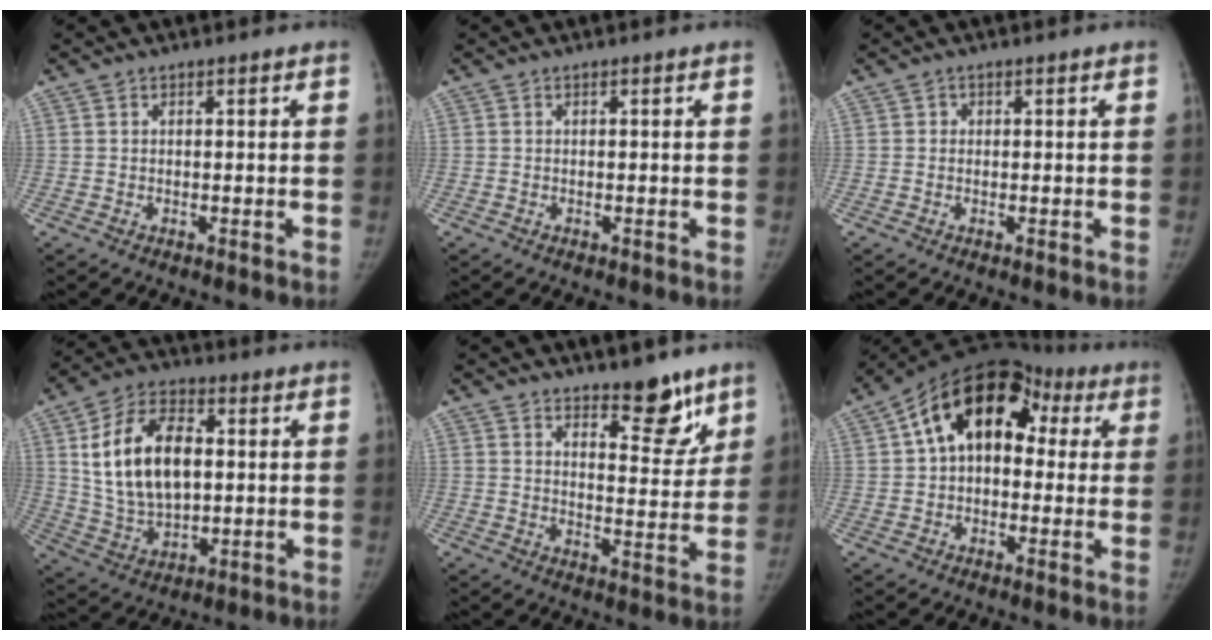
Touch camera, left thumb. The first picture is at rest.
{"total": 0.0}
{"total": 0.8, "force": [0.0, 0.8, 0.1], "torque": [0.006, 0.003, -0.001]}
{"total": 17.0, "force": [2.9, 10.4, 13.2], "torque": [-0.215, 0.001, 0.057]}
{"total": 9.7, "force": [7.1, 3.8, 5.5], "torque": [-0.037, -0.053, 0.107]}
{"total": 17.1, "force": [4.1, 11.5, 12.0], "torque": [-0.150, 0.046, 0.052]}